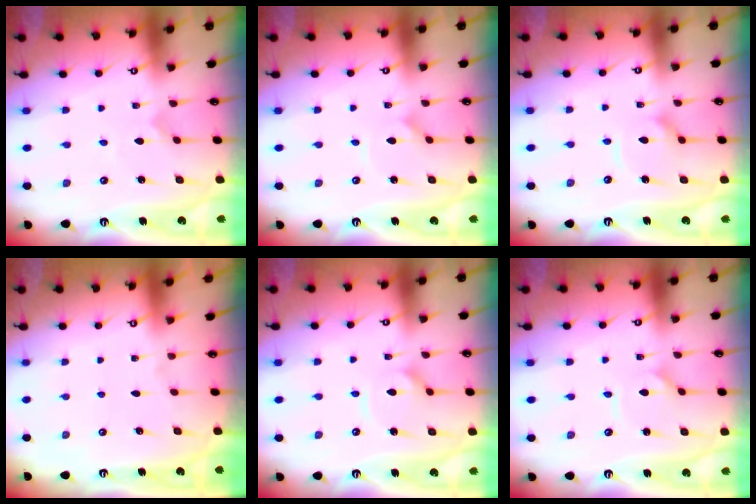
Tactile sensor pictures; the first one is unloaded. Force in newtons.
{"total": 0.9, "press": 0.9, "slide": 0.0}
{"total": 7.6, "press": 7.5, "slide": 0.8}
{"total": 0.0}
{"total": 5.6, "press": 5.5, "slide": 0.6}
{"total": 1.1, "press": 1.1, "slide": 0.1}